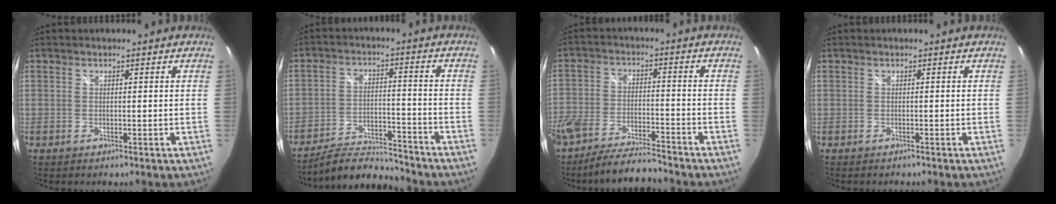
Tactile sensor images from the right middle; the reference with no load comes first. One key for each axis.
{"total": 10.0, "fx": -9.8, "fy": 1.0, "fz": 1.9, "tx": -0.055, "ty": 0.002, "tz": -0.163}
{"total": 11.2, "fx": -9.4, "fy": 2.8, "fz": 5.3, "tx": -0.130, "ty": -0.012, "tz": -0.166}
{"total": 0.0}